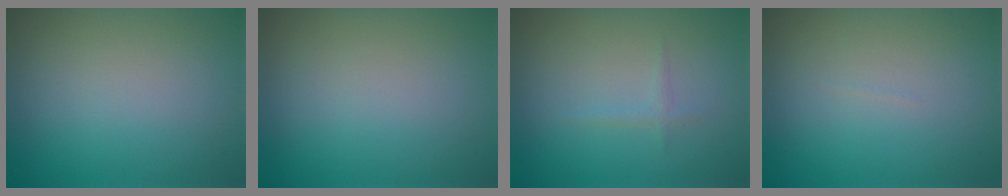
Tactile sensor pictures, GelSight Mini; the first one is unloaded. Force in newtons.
{"total": 0.0}
{"total": 0.7, "press": 0.7, "slide": 0.0}
{"total": 0.0}